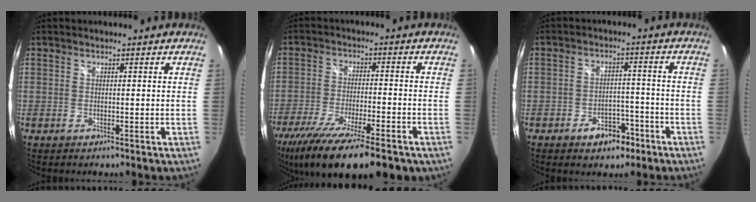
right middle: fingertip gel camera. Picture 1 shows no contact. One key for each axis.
{"total": 19.0, "fx": -13.6, "fy": 4.0, "fz": 12.7, "tx": -0.244, "ty": -0.063, "tz": -0.223}
{"total": 6.2, "fx": -4.0, "fy": 3.6, "fz": 3.1, "tx": -0.059, "ty": 0.011, "tz": -0.047}